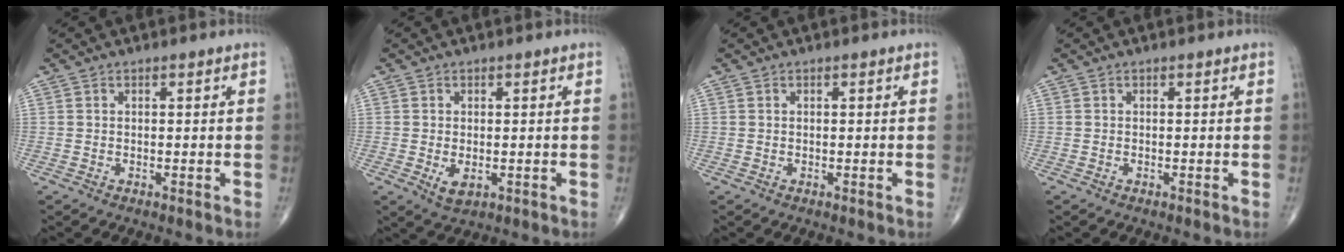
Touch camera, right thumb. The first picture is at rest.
{"total": 3.0, "force": [-0.6, 1.7, 2.4], "torque": [-0.039, -0.007, -0.004]}
{"total": 0.0}
{"total": 0.0}